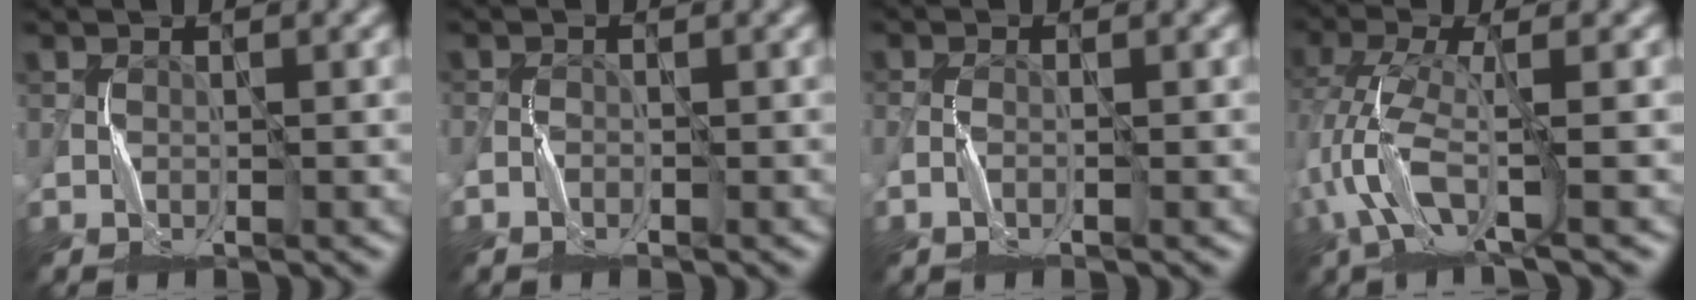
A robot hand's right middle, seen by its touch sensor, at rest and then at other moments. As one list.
[{"total": 1.1, "force": [-0.6, 0.6, 0.6], "torque": [-0.013, 0.004, -0.014]}, {"total": 1.4, "force": [-0.7, 0.4, 1.2], "torque": [-0.029, 0.004, -0.017]}, {"total": 6.6, "force": [-1.7, 2.3, 6.0], "torque": [-0.140, 0.006, -0.042]}]